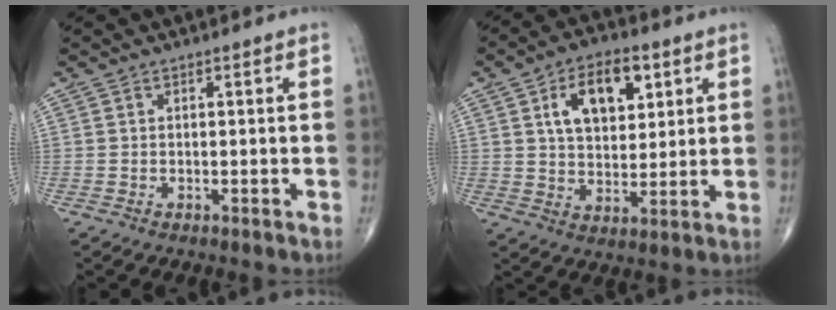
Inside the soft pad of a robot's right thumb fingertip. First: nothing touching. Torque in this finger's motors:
{"motor_torque": [-0.66, 1.52, 0.80, 0.30, 0.09]}